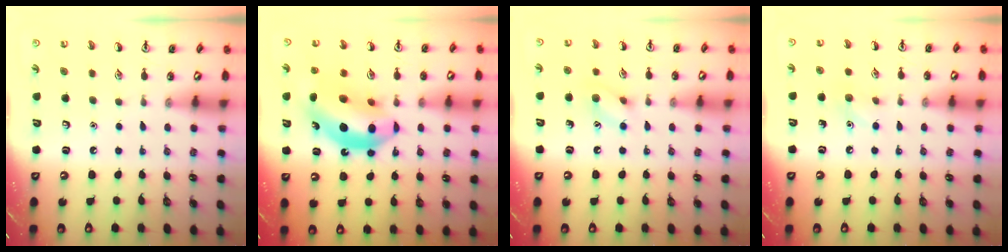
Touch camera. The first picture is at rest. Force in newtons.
{"total": 15.6, "press": 14.8, "slide": 4.7}
{"total": 7.4, "press": 7.4, "slide": 0.6}
{"total": 5.8, "press": 5.5, "slide": 1.8}